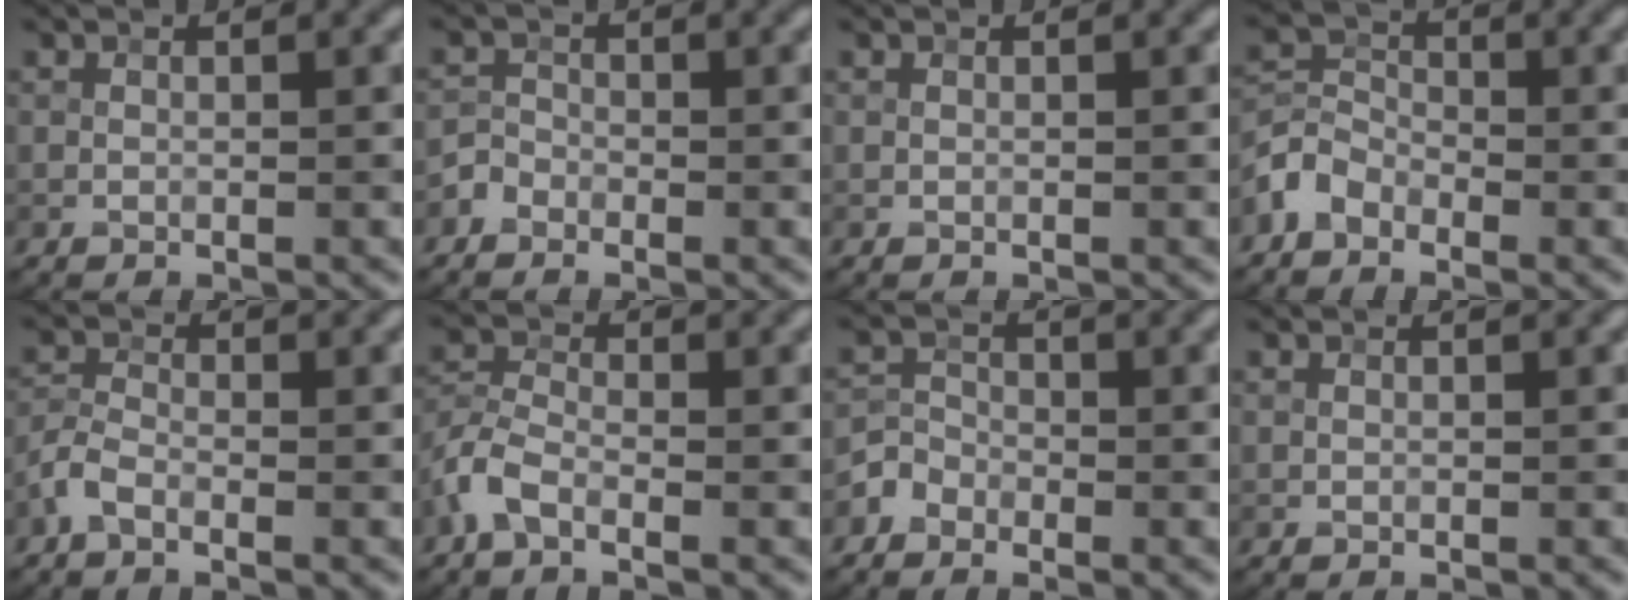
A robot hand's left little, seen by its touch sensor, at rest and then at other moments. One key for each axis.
{"total": 1.5, "fx": -1.0, "fy": 1.1, "fz": 0.3, "tx": 0.005, "ty": 0.005, "tz": -0.021}
{"total": 0.0}
{"total": 2.9, "fx": -2.0, "fy": 1.8, "fz": 1.0, "tx": -0.021, "ty": 0.009, "tz": -0.050}
{"total": 2.1, "fx": -1.4, "fy": 0.9, "fz": 1.2, "tx": -0.028, "ty": 0.007, "tz": -0.037}
{"total": 3.0, "fx": -1.9, "fy": 1.3, "fz": 1.9, "tx": -0.046, "ty": 0.010, "tz": -0.053}
{"total": 2.3, "fx": -1.6, "fy": 1.6, "fz": 0.3, "tx": 0.008, "ty": 0.007, "tz": -0.033}
{"total": 0.0}